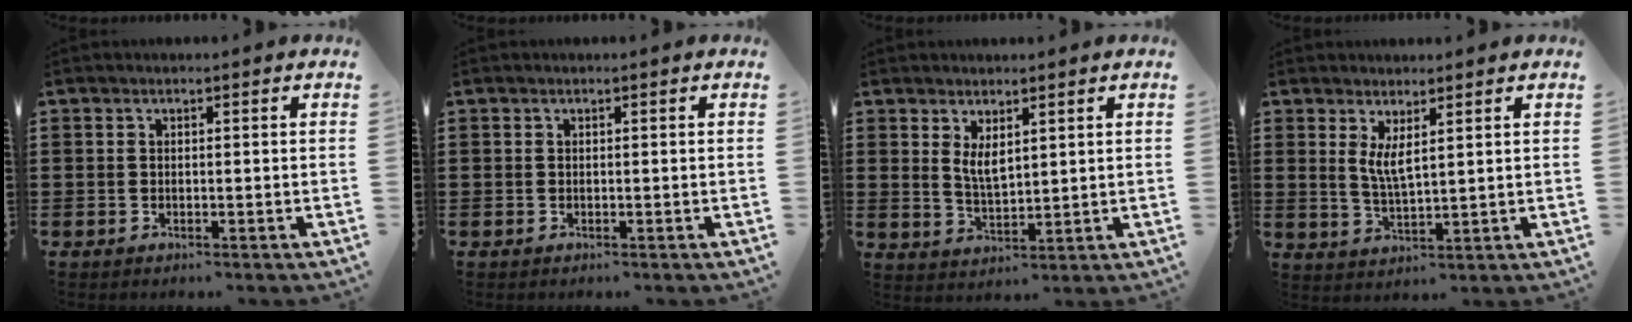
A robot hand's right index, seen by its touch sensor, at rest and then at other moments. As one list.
[{"total": 0.0}, {"total": 3.6, "force": [1.8, 1.5, 2.7], "torque": [-0.056, 0.002, 0.033]}, {"total": 3.6, "force": [1.8, 0.9, 3.0], "torque": [-0.064, -0.001, 0.032]}]